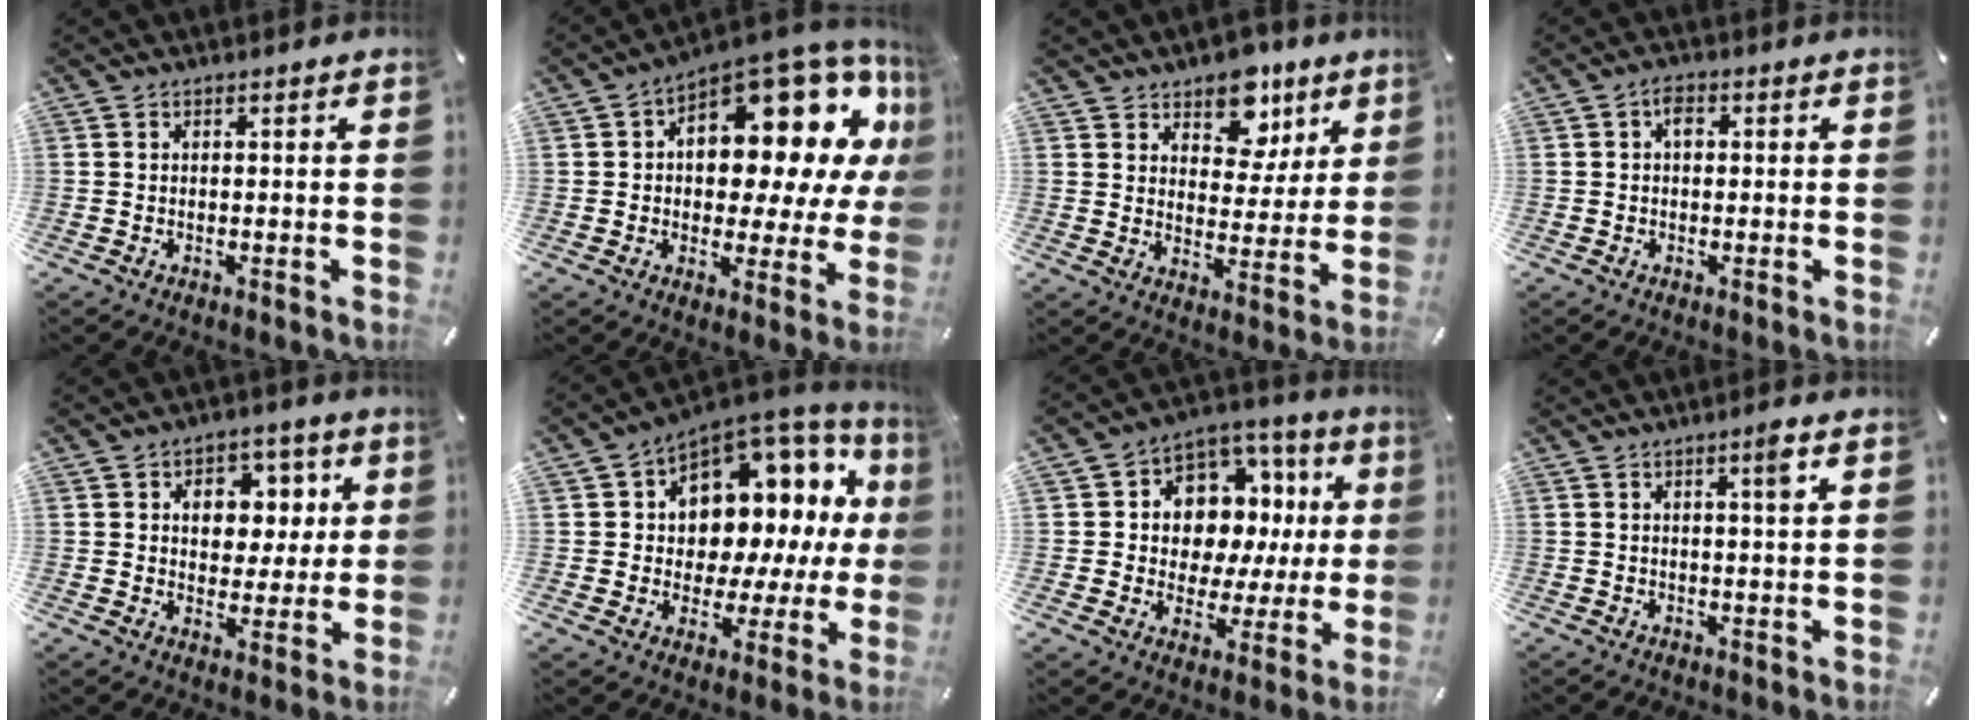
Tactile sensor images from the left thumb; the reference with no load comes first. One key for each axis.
{"total": 15.6, "fx": 7.9, "fy": 8.2, "fz": 10.6, "tx": -0.121, "ty": -0.092, "tz": 0.124}
{"total": 10.9, "fx": 7.3, "fy": 7.2, "fz": 3.7, "tx": -0.041, "ty": -0.053, "tz": 0.128}
{"total": 2.4, "fx": 0.3, "fy": 1.6, "fz": 1.8, "tx": -0.036, "ty": 0.008, "tz": 0.003}
{"total": 8.7, "fx": 2.4, "fy": 7.2, "fz": 4.2, "tx": -0.051, "ty": -0.005, "tz": 0.038}
{"total": 11.2, "fx": 4.4, "fy": 9.0, "fz": 5.2, "tx": -0.066, "ty": -0.062, "tz": 0.080}
{"total": 10.9, "fx": 4.6, "fy": 8.9, "fz": 4.2, "tx": -0.065, "ty": -0.059, "tz": 0.086}
{"total": 3.2, "fx": 1.4, "fy": 0.1, "fz": 2.9, "tx": -0.044, "ty": -0.006, "tz": 0.017}